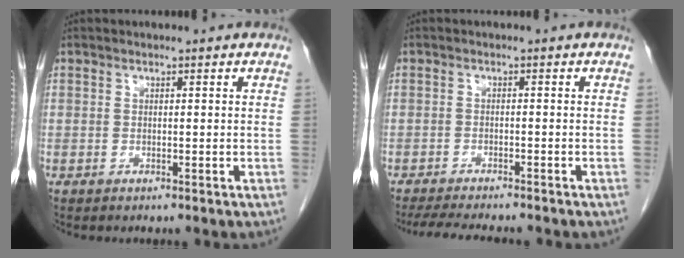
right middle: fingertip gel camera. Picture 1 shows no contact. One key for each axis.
{"total": 8.6, "fx": -7.6, "fy": 1.2, "fz": 3.7, "tx": -0.056, "ty": -0.013, "tz": -0.114}